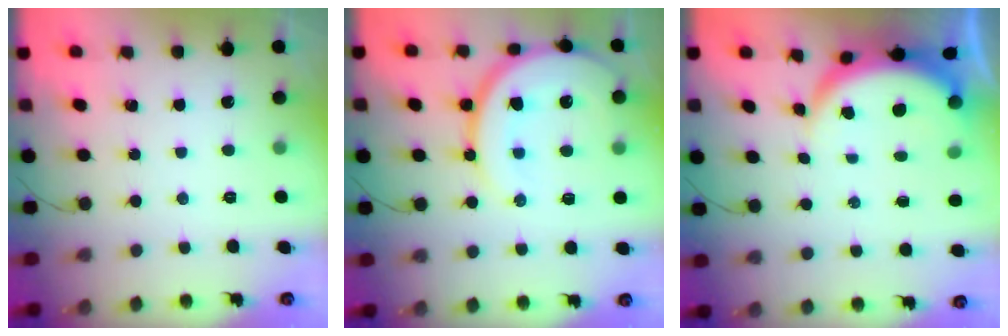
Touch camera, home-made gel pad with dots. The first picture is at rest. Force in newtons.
{"total": 16.8, "press": 16.7, "slide": 1.7}
{"total": 6.7, "press": 6.7, "slide": 0.5}